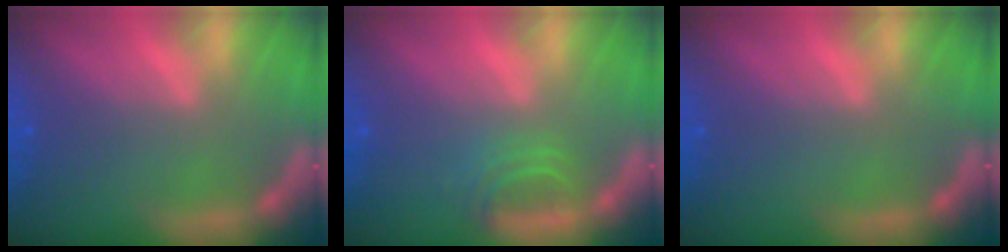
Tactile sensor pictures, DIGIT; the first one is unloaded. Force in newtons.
{"total": 2.5}
{"total": 0.0}